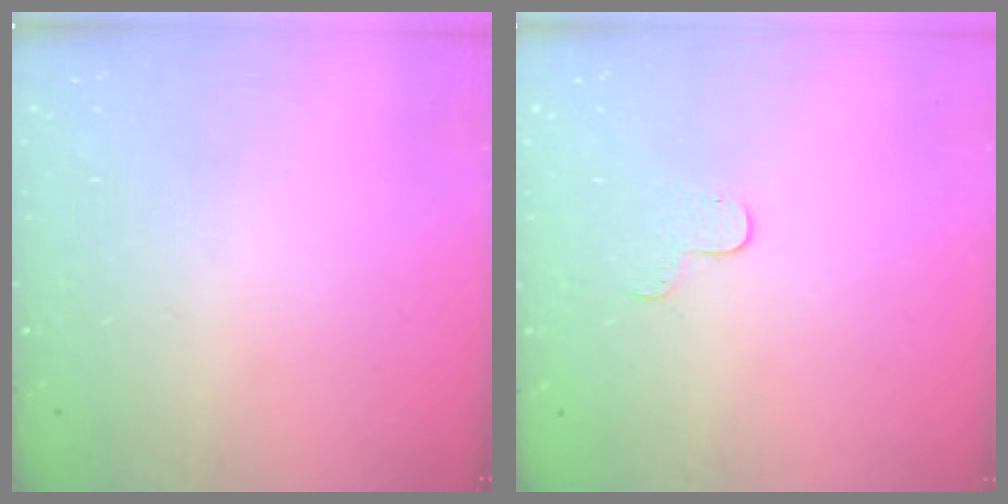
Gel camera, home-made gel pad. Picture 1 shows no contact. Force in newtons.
{"total": 4.1, "press": 4.1, "slide": 0.4}